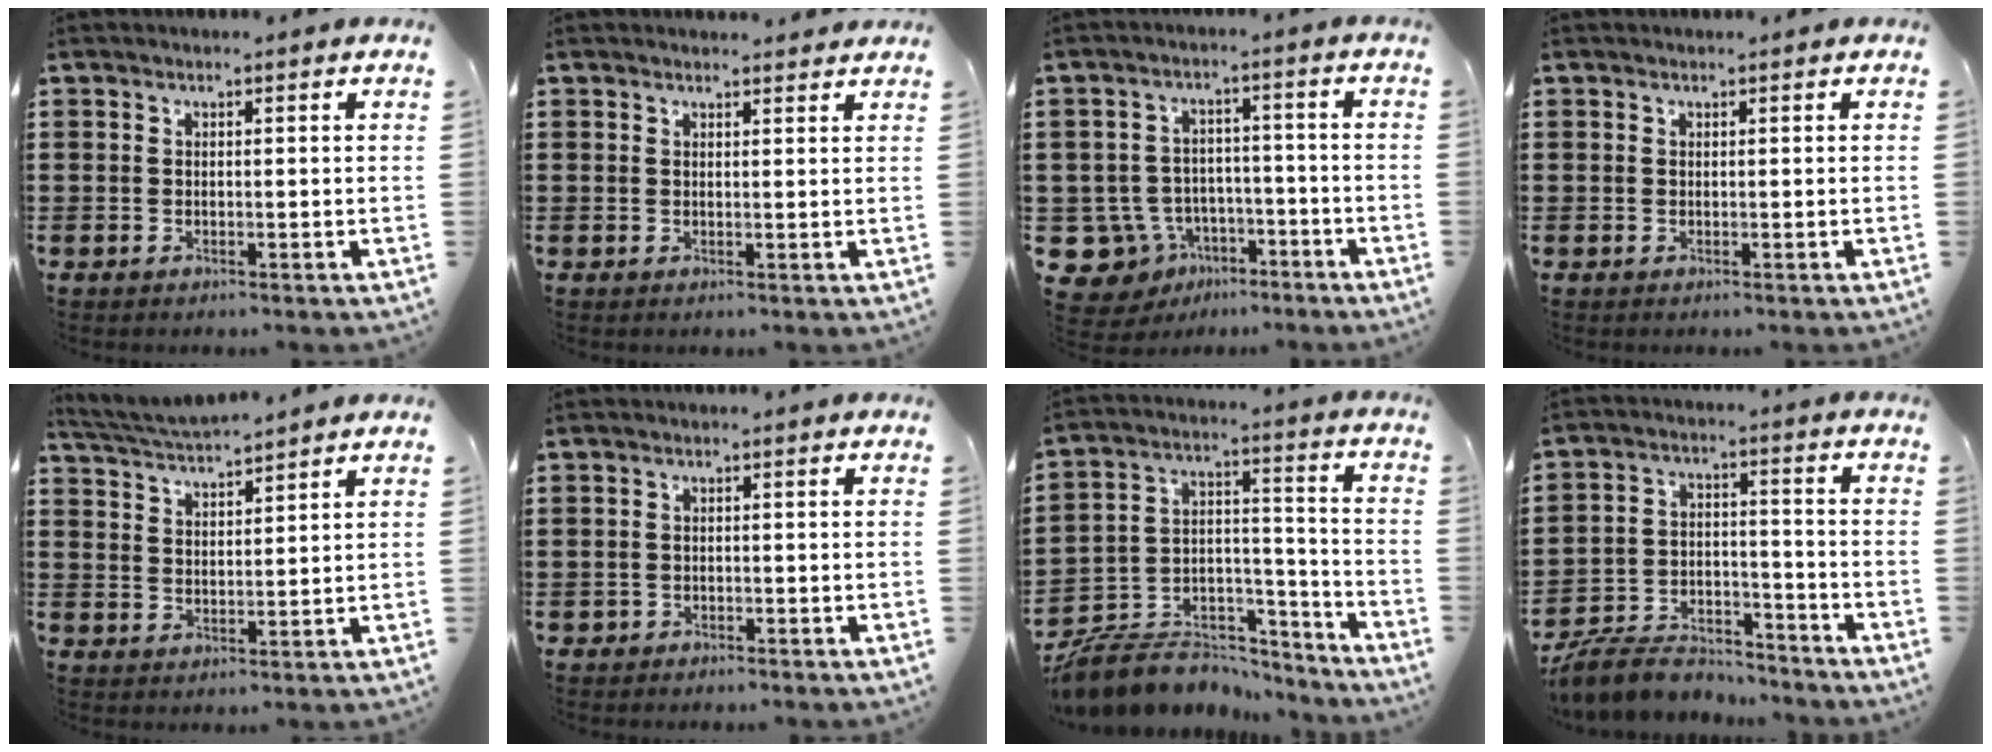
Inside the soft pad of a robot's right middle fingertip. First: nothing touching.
{"total": 1.1, "force": [1.1, 0.1, 0.0], "torque": [0.005, -0.006, 0.020]}
{"total": 7.3, "force": [-4.6, 5.4, 1.9], "torque": [-0.074, 0.011, -0.091]}
{"total": 0.0}
{"total": 3.5, "force": [3.5, -0.1, 0.5], "torque": [-0.024, -0.015, 0.063]}
{"total": 1.2, "force": [-1.1, 0.6, -0.2], "torque": [0.000, 0.002, -0.024]}
{"total": 6.8, "force": [-6.0, 3.2, -0.1], "torque": [-0.017, -0.005, -0.118]}
{"total": 7.9, "force": [-7.5, 1.9, 1.5], "torque": [-0.034, 0.016, -0.148]}